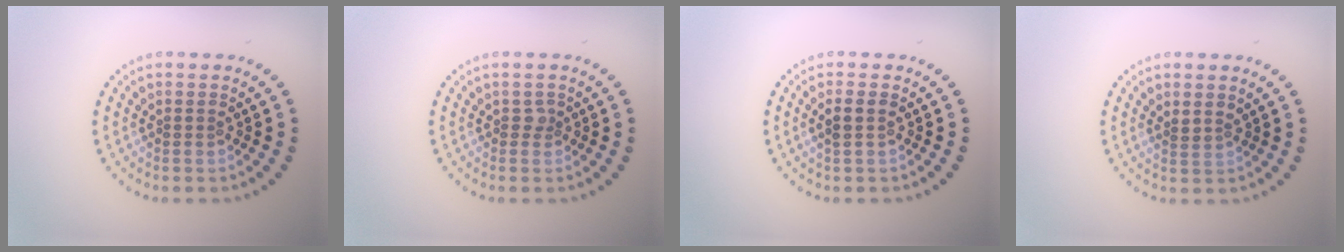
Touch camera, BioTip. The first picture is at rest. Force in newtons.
{"total": 0.7, "press": 0.5, "slide": 0.4}
{"total": 1.5, "press": 1.3, "slide": 0.6}
{"total": 0.9, "press": 0.6, "slide": 0.7}